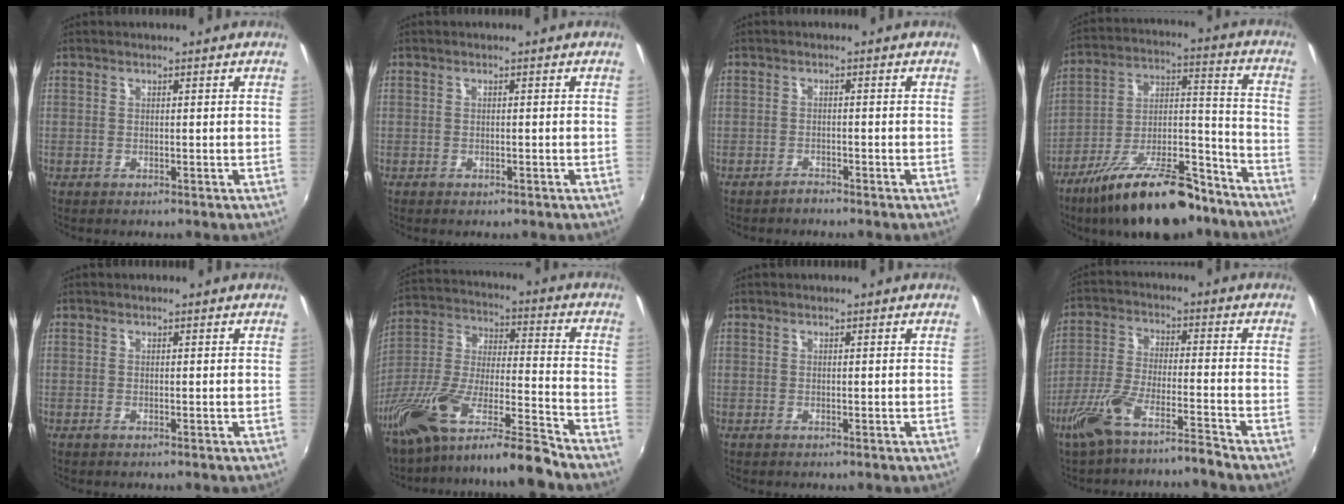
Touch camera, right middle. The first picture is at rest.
{"total": 0.8, "force": [-0.6, 0.5, 0.4], "torque": [-0.007, -0.003, -0.009]}
{"total": 1.4, "force": [-1.4, 0.2, 0.0], "torque": [-0.003, 0.003, -0.024]}
{"total": 21.9, "force": [-15.9, 7.6, 13.1], "torque": [-0.220, 0.003, -0.243]}
{"total": 0.0}
{"total": 17.7, "force": [-14.3, 0.6, 10.4], "torque": [-0.199, -0.023, -0.268]}
{"total": 0.0}
{"total": 8.6, "force": [-7.2, -0.1, 4.7], "torque": [-0.103, -0.004, -0.135]}